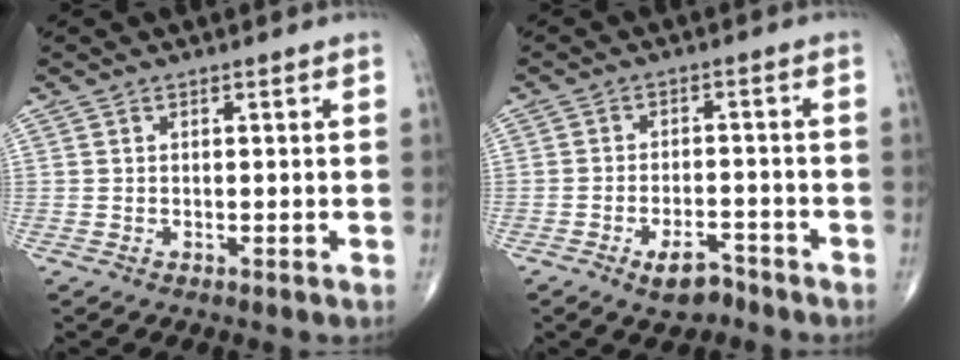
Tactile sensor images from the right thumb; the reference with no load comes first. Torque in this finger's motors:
{"motor_torque": [0.01, -0.06, 0.14, 0.09, 0.08]}